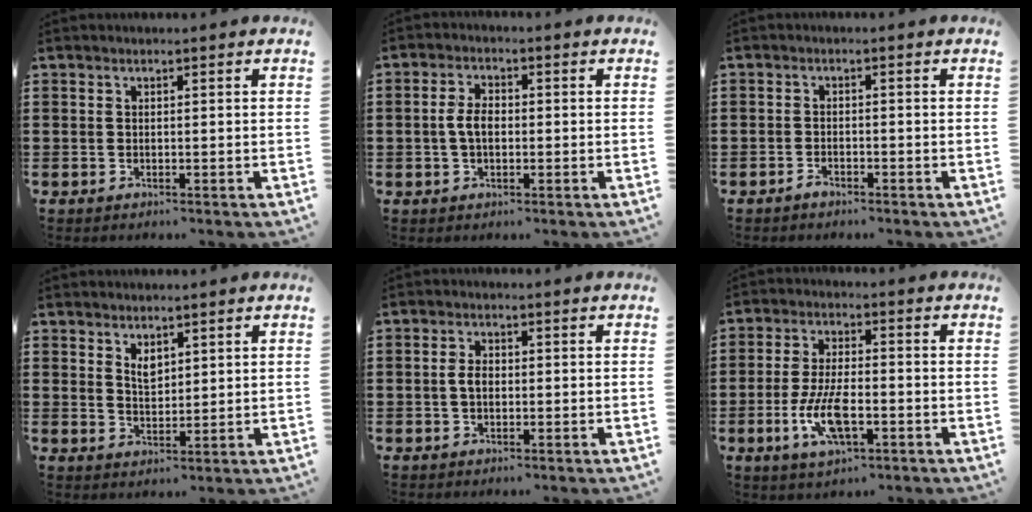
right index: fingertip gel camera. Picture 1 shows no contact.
{"total": 3.7, "force": [-0.4, 2.0, 3.1], "torque": [-0.075, -0.001, -0.013]}
{"total": 1.2, "force": [-1.0, 0.5, 0.4], "torque": [-0.011, -0.003, -0.020]}
{"total": 2.7, "force": [1.8, 1.4, 1.5], "torque": [-0.026, 0.000, 0.031]}
{"total": 2.4, "force": [-0.2, 1.4, 2.0], "torque": [-0.040, 0.004, -0.005]}
{"total": 8.4, "force": [-2.7, 3.4, 7.2], "torque": [-0.158, -0.010, -0.052]}